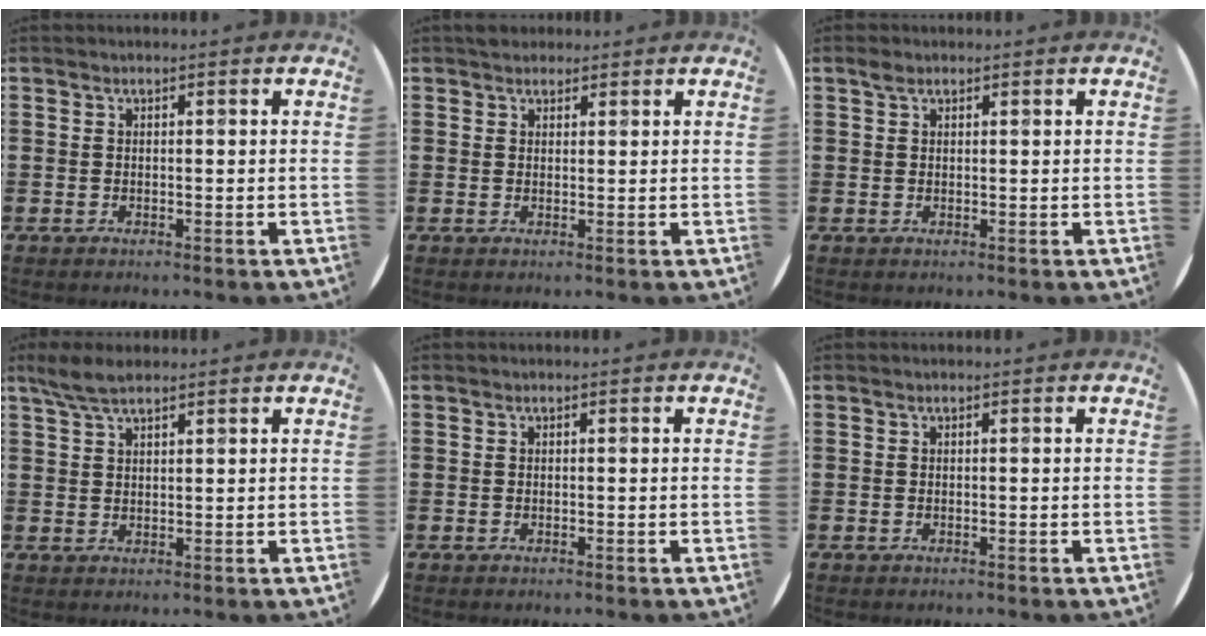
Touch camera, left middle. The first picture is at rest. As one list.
[{"total": 1.6, "force": [1.4, 0.6, -0.1], "torque": [0.008, 0.002, 0.026]}, {"total": 1.1, "force": [0.8, 0.7, 0.3], "torque": [0.001, 0.002, 0.013]}, {"total": 4.0, "force": [3.1, 1.0, 2.2], "torque": [-0.049, 0.003, 0.058]}, {"total": 0.0}, {"total": 0.0}]